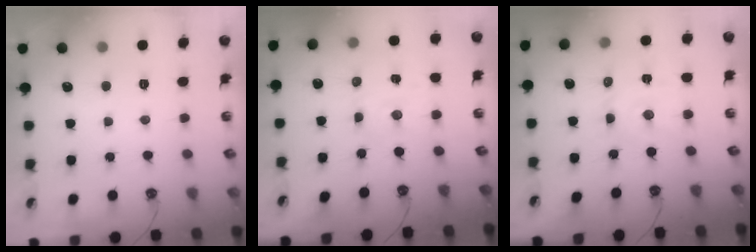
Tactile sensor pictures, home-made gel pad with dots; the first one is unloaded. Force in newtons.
{"total": 2.3, "press": 2.3, "slide": 0.5}
{"total": 4.2, "press": 4.2, "slide": 0.5}